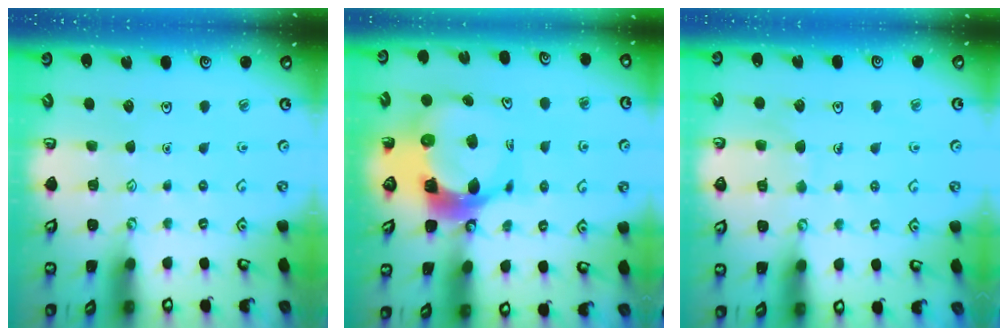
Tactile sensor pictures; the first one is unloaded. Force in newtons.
{"total": 12.0, "press": 11.9, "slide": 1.3}
{"total": 4.9, "press": 4.9, "slide": 0.4}